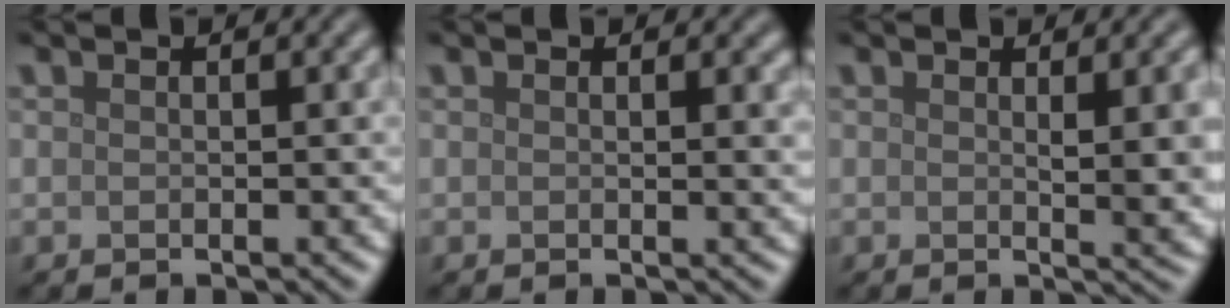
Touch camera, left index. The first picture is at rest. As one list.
[{"total": 1.0, "force": [0.6, 0.3, 0.8], "torque": [-0.006, -0.001, 0.008]}, {"total": 3.6, "force": [0.8, 0.9, 3.4], "torque": [-0.041, -0.002, 0.013]}]